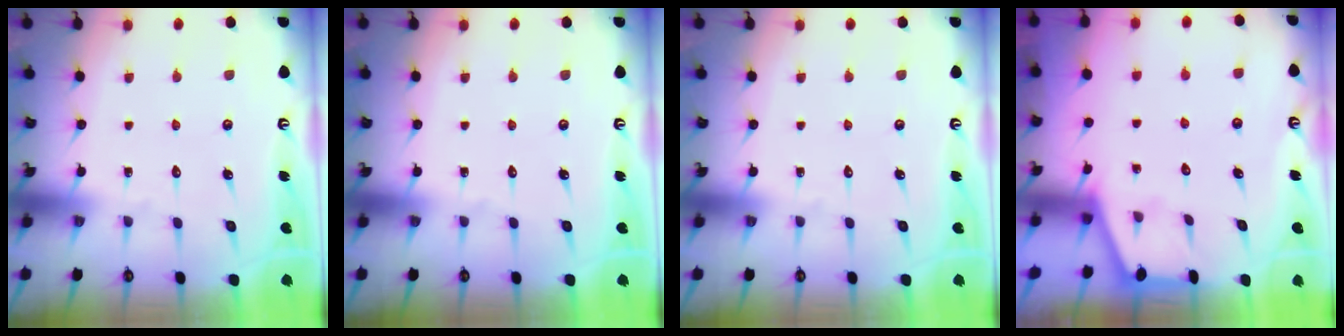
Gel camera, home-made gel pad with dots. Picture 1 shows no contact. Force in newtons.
{"total": 0.0}
{"total": 0.0}
{"total": 1.3, "press": 1.2, "slide": 0.2}